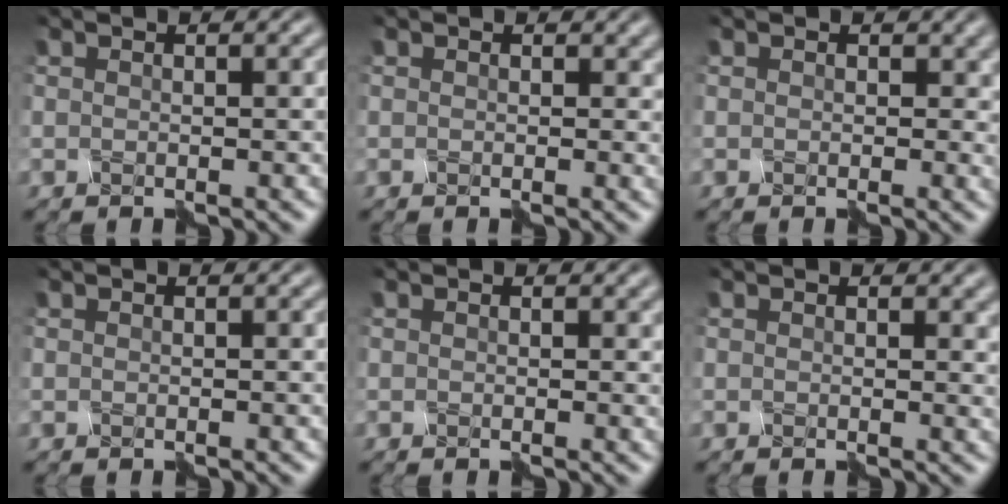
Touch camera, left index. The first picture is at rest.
{"total": 1.8, "force": [0.3, 1.5, 0.9], "torque": [-0.016, -0.001, 0.005]}
{"total": 2.7, "force": [0.3, 2.2, 1.4], "torque": [-0.025, -0.003, 0.002]}
{"total": 0.0}
{"total": 1.0, "force": [0.2, 0.8, 0.6], "torque": [-0.009, 0.003, 0.005]}
{"total": 2.0, "force": [0.6, 1.4, 1.3], "torque": [-0.018, 0.000, 0.011]}